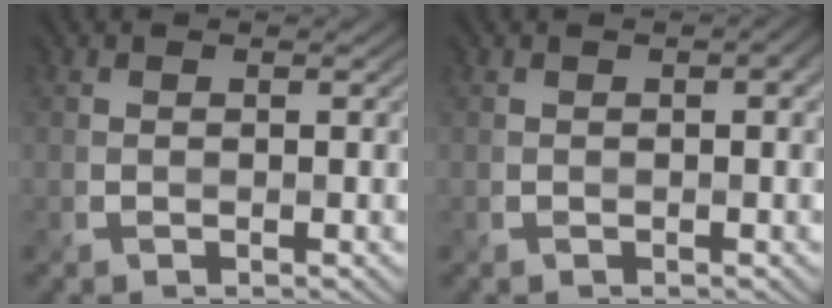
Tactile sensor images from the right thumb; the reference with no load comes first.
{"total": 1.5, "force": [0.3, 0.5, 1.4], "torque": [-0.019, 0.004, 0.002]}